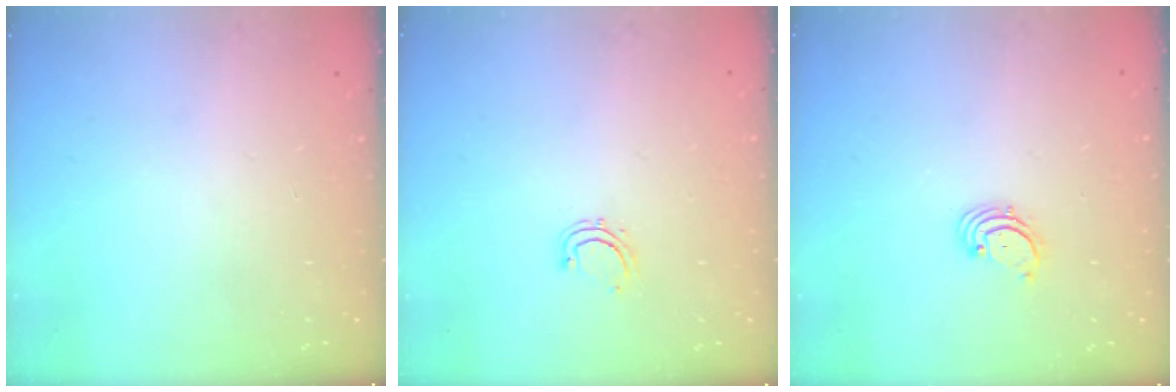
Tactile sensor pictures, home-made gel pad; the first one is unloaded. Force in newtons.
{"total": 4.2, "press": 4.1, "slide": 0.9}
{"total": 1.7, "press": 1.6, "slide": 0.2}